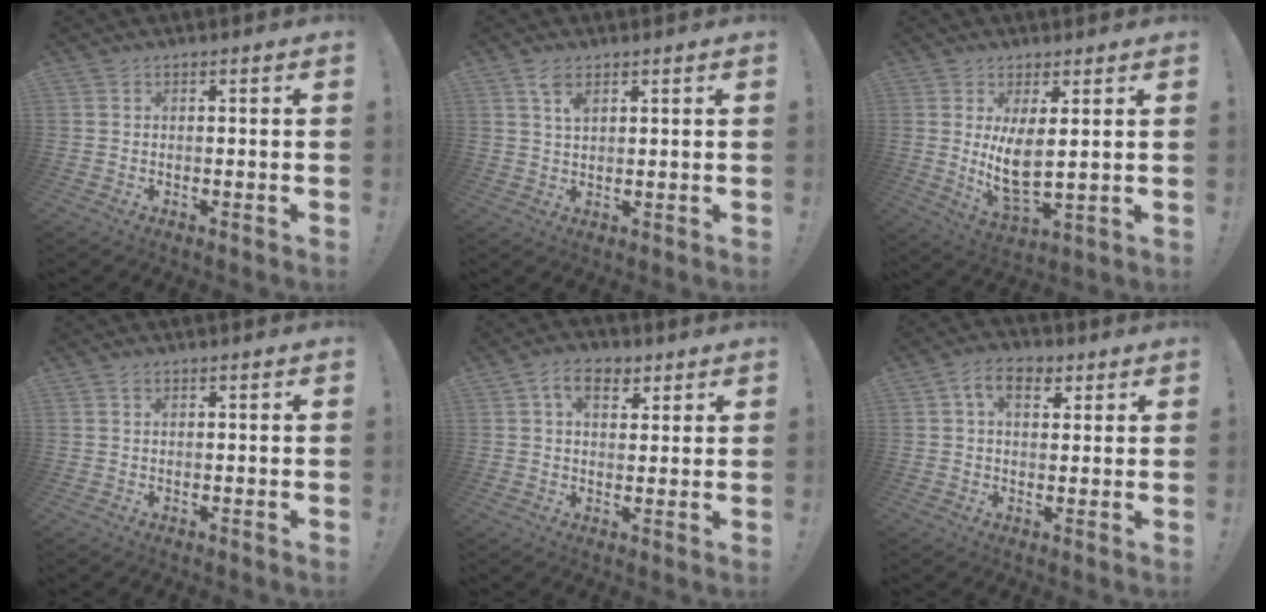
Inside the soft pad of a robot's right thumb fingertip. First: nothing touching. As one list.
[{"total": 4.2, "force": [2.4, 2.0, 2.9], "torque": [-0.038, -0.012, 0.040]}, {"total": 9.2, "force": [2.9, 3.1, 8.2], "torque": [-0.141, -0.033, 0.052]}, {"total": 0.7, "force": [0.4, 0.4, 0.3], "torque": [0.000, -0.003, 0.007]}, {"total": 8.1, "force": [3.6, 5.2, 5.0], "torque": [-0.075, 0.002, 0.068]}, {"total": 8.0, "force": [3.1, 5.1, 5.4], "torque": [-0.088, 0.006, 0.058]}]